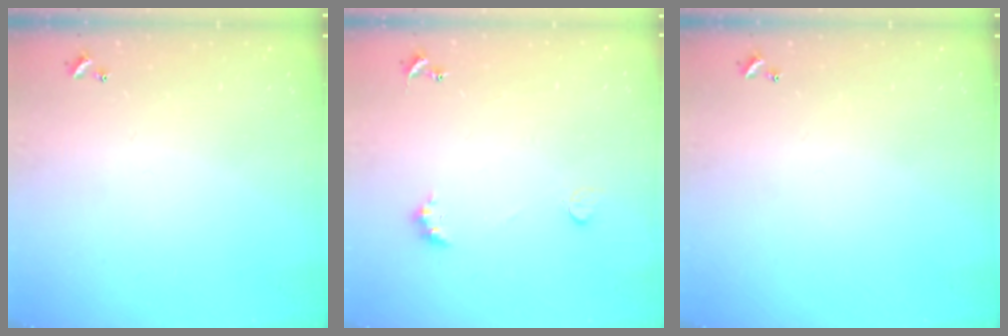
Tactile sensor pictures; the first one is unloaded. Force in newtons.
{"total": 2.8, "press": 2.7, "slide": 0.5}
{"total": 0.0}